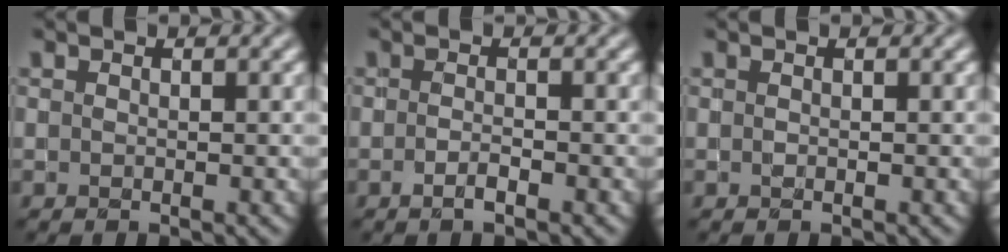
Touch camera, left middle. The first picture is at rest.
{"total": 1.4, "force": [-0.7, 0.3, 1.1], "torque": [-0.020, -0.002, -0.014]}
{"total": 0.0}